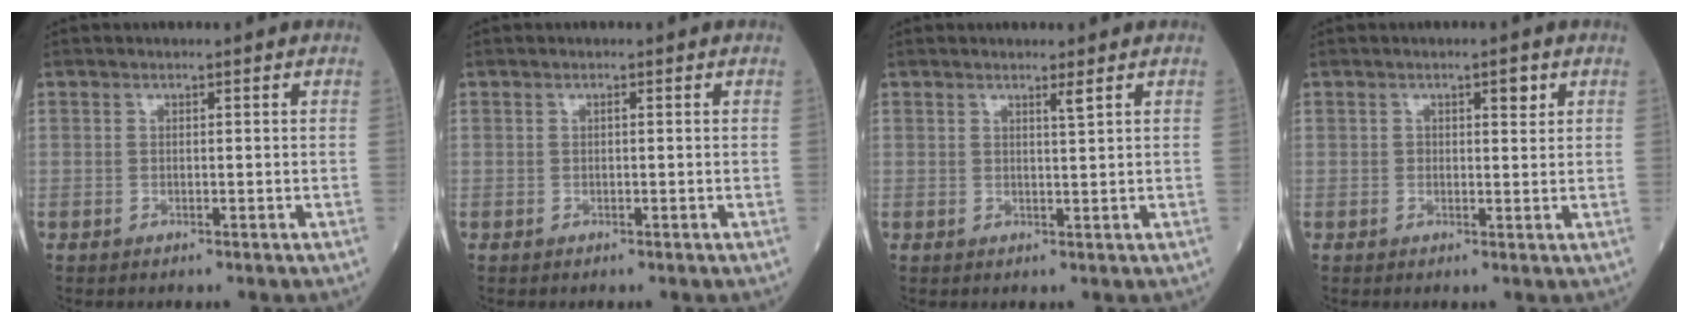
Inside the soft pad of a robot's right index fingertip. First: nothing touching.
{"total": 0.0}
{"total": 1.2, "force": [0.8, -0.4, 0.8], "torque": [-0.021, -0.009, 0.015]}
{"total": 1.8, "force": [0.8, 0.7, 1.4], "torque": [-0.018, 0.002, 0.010]}